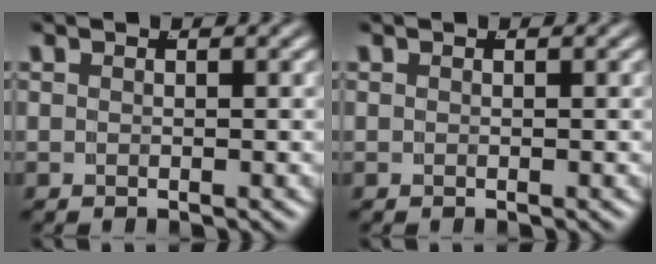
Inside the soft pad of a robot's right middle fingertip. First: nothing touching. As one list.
[{"total": 0.0}]